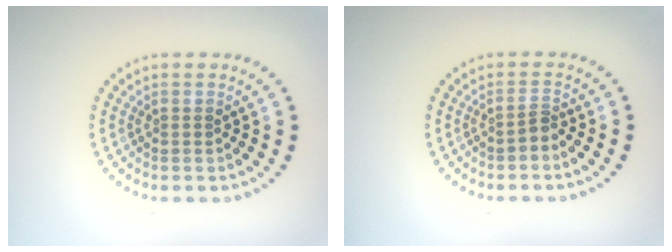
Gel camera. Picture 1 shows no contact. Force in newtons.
{"total": 0.9, "press": 0.5, "slide": 0.8}